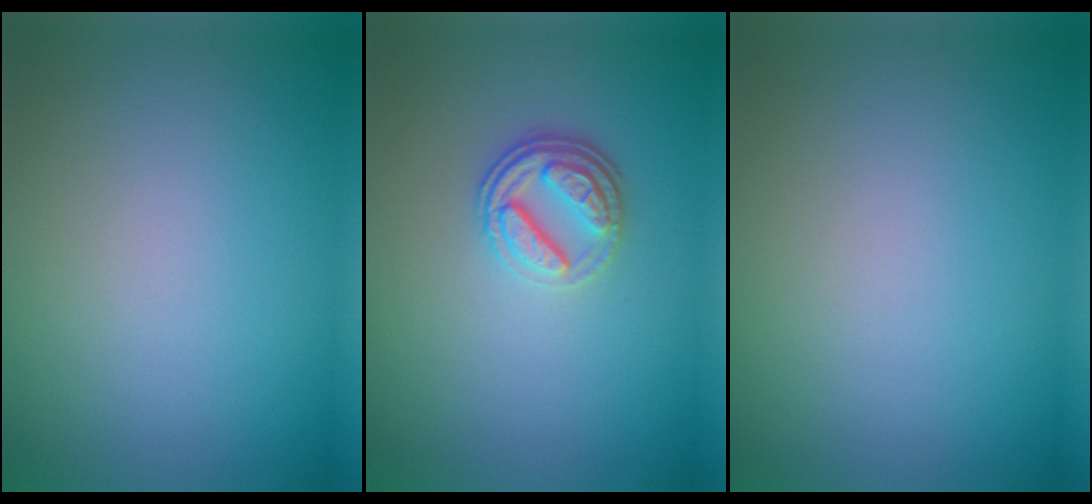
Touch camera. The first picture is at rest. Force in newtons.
{"total": 3.0, "press": 2.3, "slide": 1.9}
{"total": 0.0}